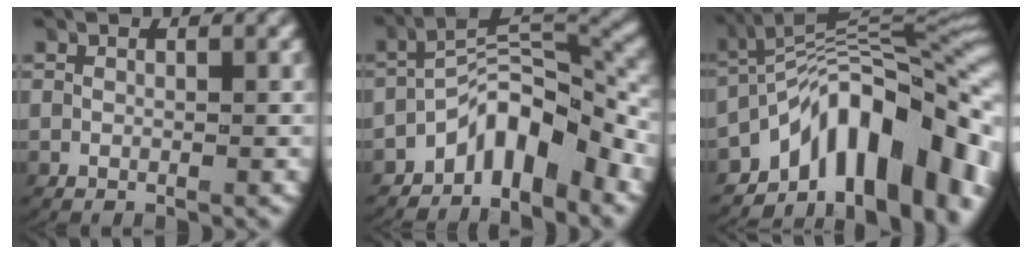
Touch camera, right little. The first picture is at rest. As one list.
[{"total": 6.8, "force": [-3.2, 3.0, 5.3], "torque": [-0.082, 0.006, -0.050]}, {"total": 12.8, "force": [-3.2, 6.7, 10.4], "torque": [-0.158, 0.003, -0.048]}]